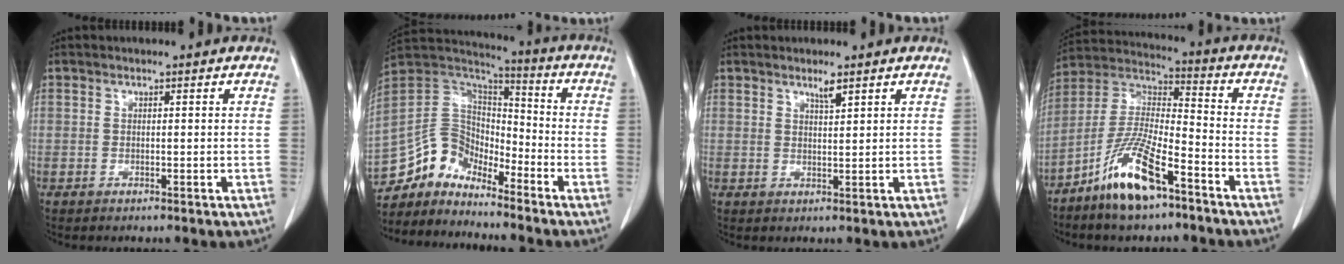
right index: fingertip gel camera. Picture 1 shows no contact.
{"total": 10.6, "force": [-9.3, 4.1, 3.0], "torque": [-0.066, 0.053, -0.183]}
{"total": 1.8, "force": [1.3, 0.0, 1.2], "torque": [-0.022, -0.003, 0.025]}
{"total": 13.0, "force": [-8.2, 2.8, 9.6], "torque": [-0.203, -0.008, -0.157]}